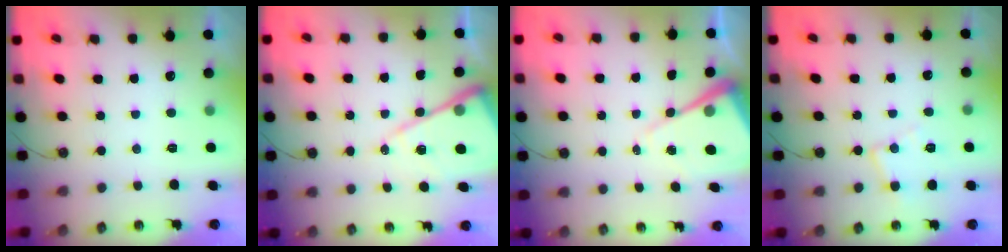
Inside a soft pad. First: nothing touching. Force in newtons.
{"total": 15.2, "press": 15.1, "slide": 1.4}
{"total": 11.8, "press": 11.7, "slide": 1.2}
{"total": 9.2, "press": 9.2, "slide": 0.7}